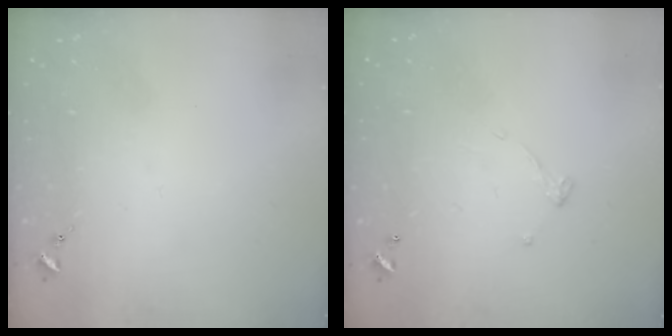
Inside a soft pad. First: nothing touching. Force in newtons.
{"total": 4.9, "press": 4.9, "slide": 0.2}